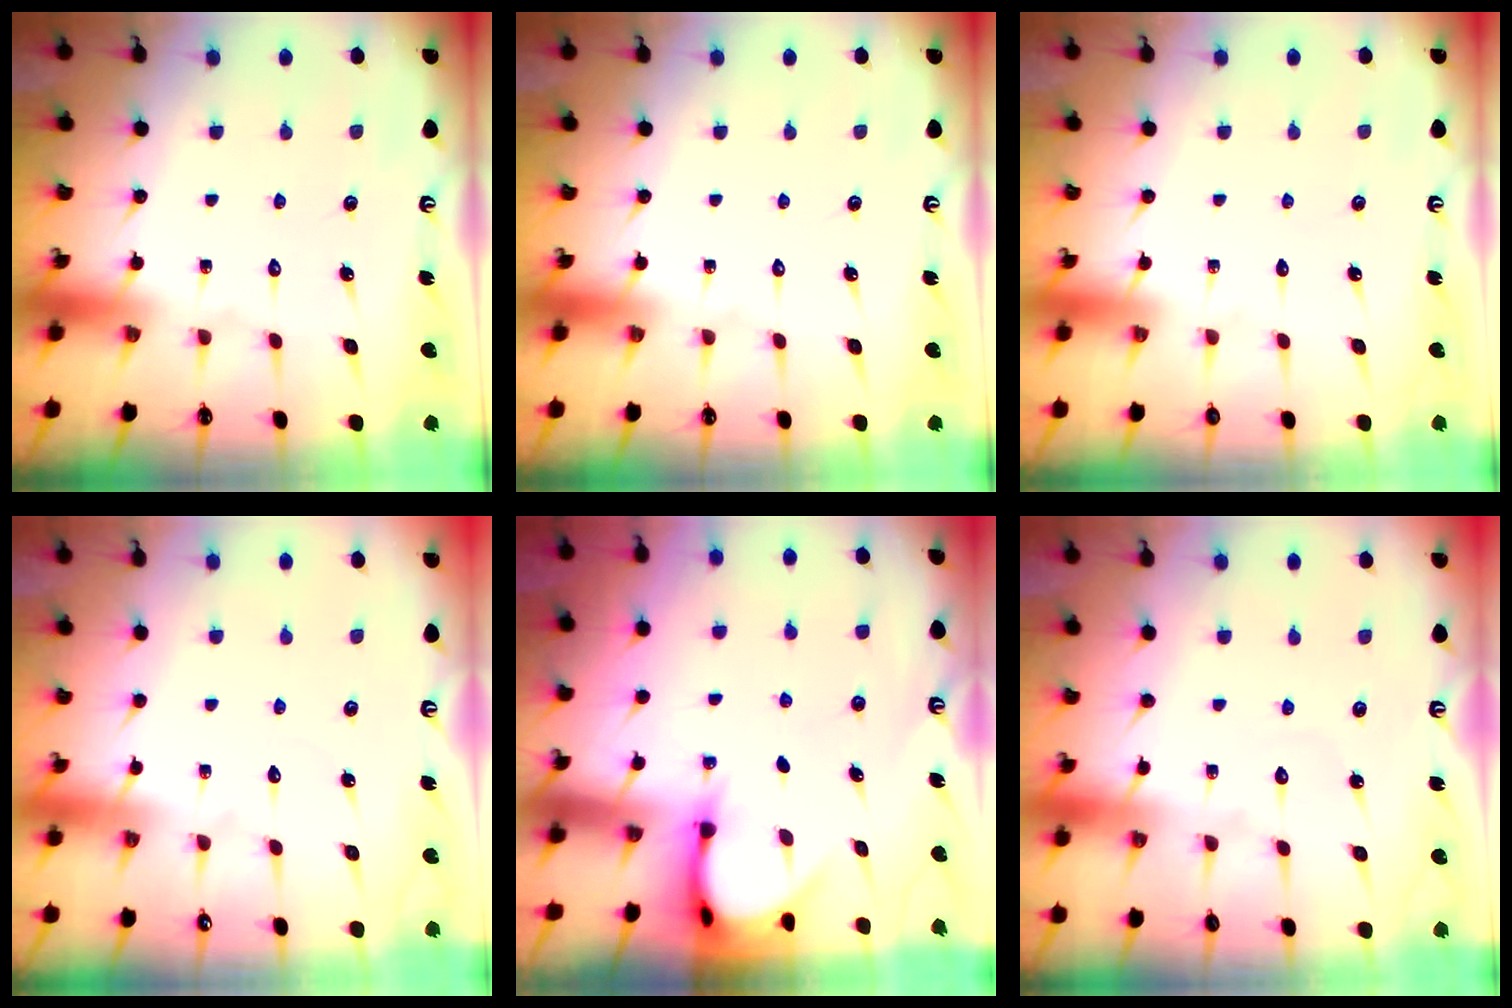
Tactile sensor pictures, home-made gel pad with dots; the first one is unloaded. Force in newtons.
{"total": 0.0}
{"total": 0.0}
{"total": 2.1, "press": 2.1, "slide": 0.1}
{"total": 3.9, "press": 3.8, "slide": 0.4}
{"total": 3.2, "press": 3.2, "slide": 0.3}